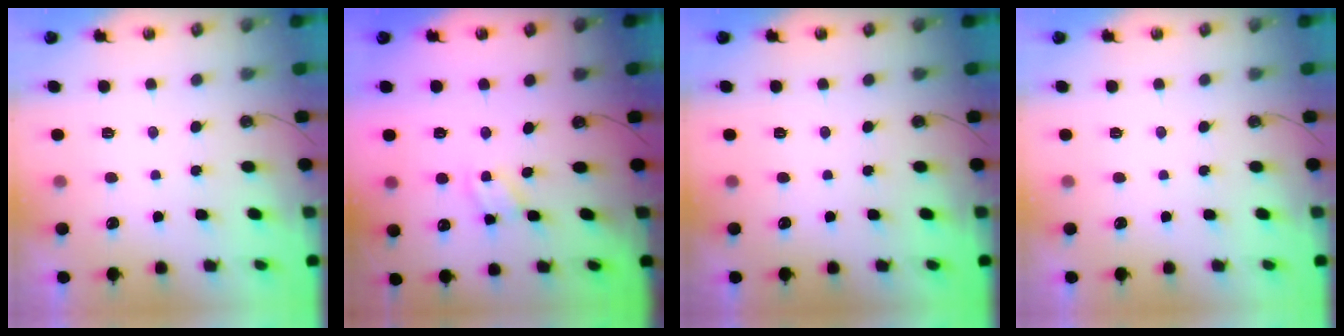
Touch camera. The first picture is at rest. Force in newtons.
{"total": 2.3, "press": 2.3, "slide": 0.1}
{"total": 0.0}
{"total": 0.0}